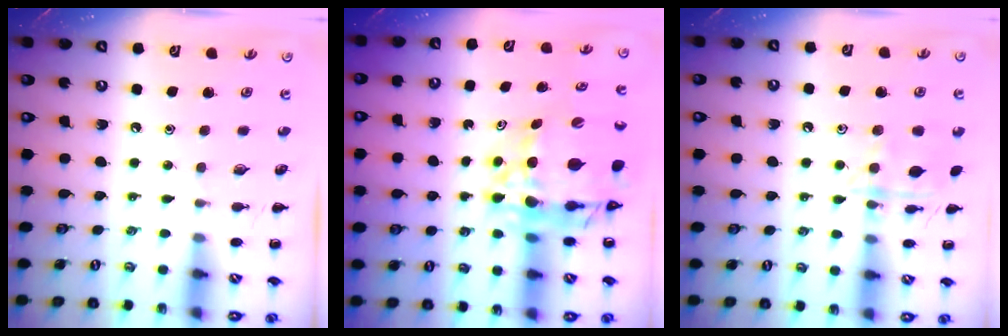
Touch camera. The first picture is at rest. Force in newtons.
{"total": 15.1, "press": 14.5, "slide": 4.2}
{"total": 10.8, "press": 10.7, "slide": 1.2}